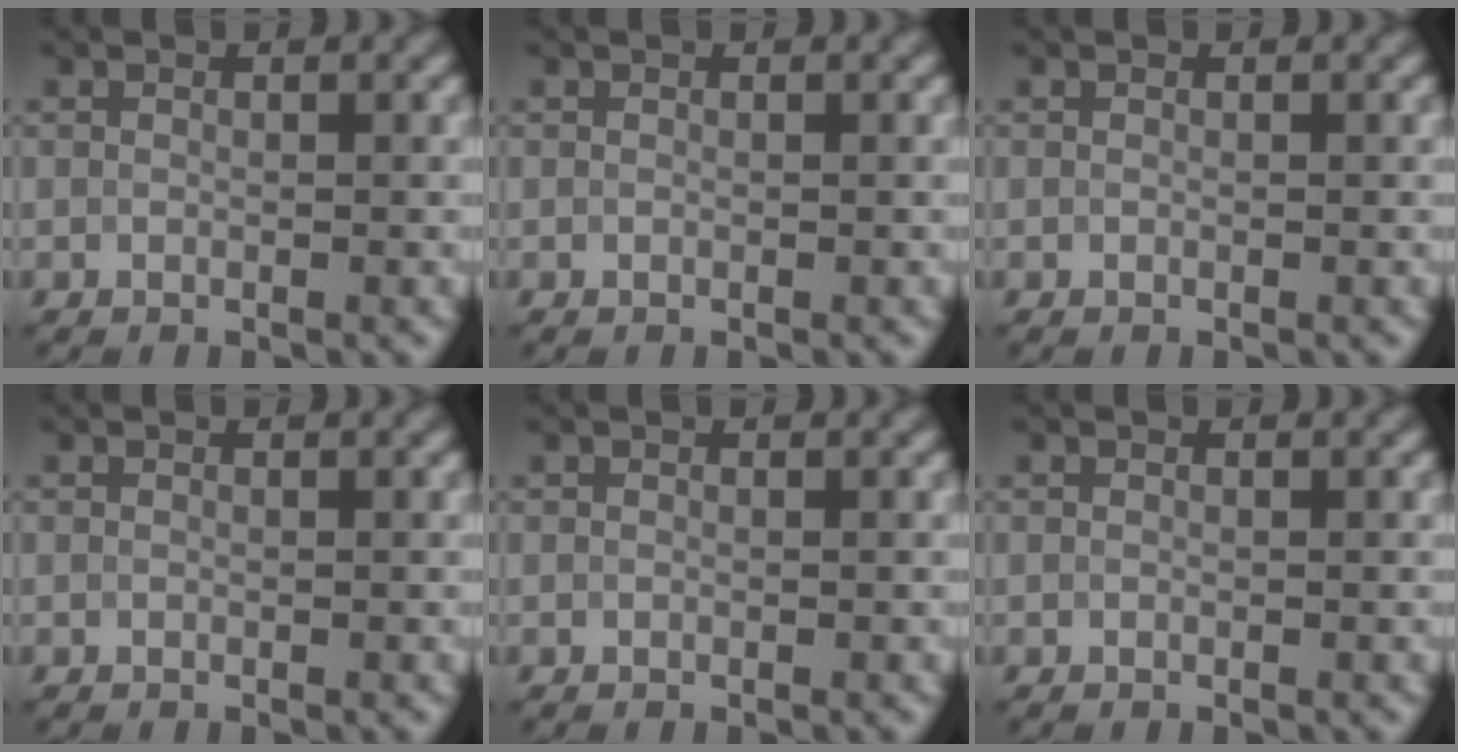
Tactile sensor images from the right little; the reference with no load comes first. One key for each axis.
{"total": 0.0}
{"total": 0.0}
{"total": 0.0}
{"total": 0.0}
{"total": 0.0}